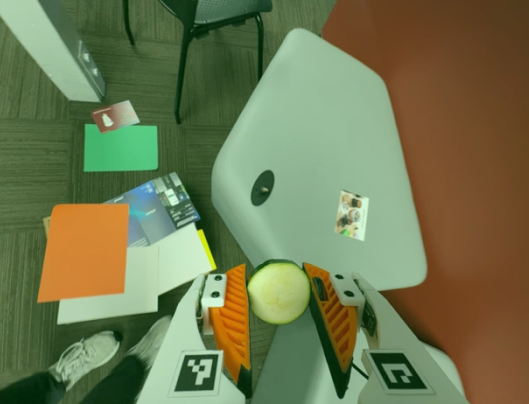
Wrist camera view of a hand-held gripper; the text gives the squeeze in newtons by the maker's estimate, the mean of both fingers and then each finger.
{"total": 10.0, "left": 10.6, "right": 9.5}